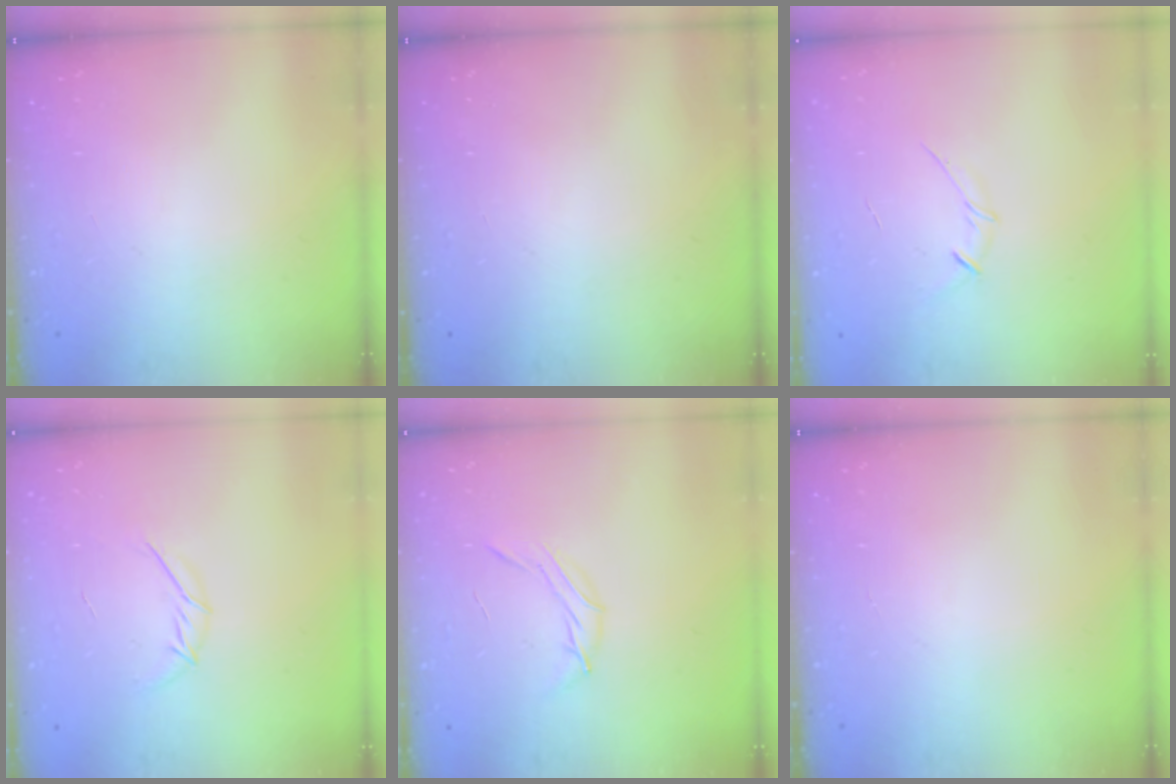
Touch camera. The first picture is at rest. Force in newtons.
{"total": 0.0}
{"total": 3.5, "press": 3.4, "slide": 0.8}
{"total": 5.7, "press": 5.7, "slide": 0.9}
{"total": 6.8, "press": 6.8, "slide": 0.5}
{"total": 0.0}